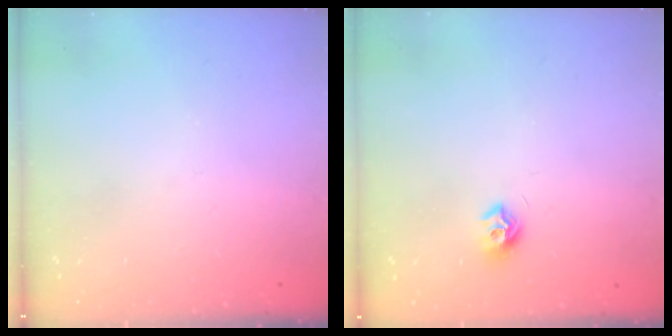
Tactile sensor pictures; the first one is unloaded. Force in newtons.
{"total": 7.9, "press": 7.9, "slide": 0.6}